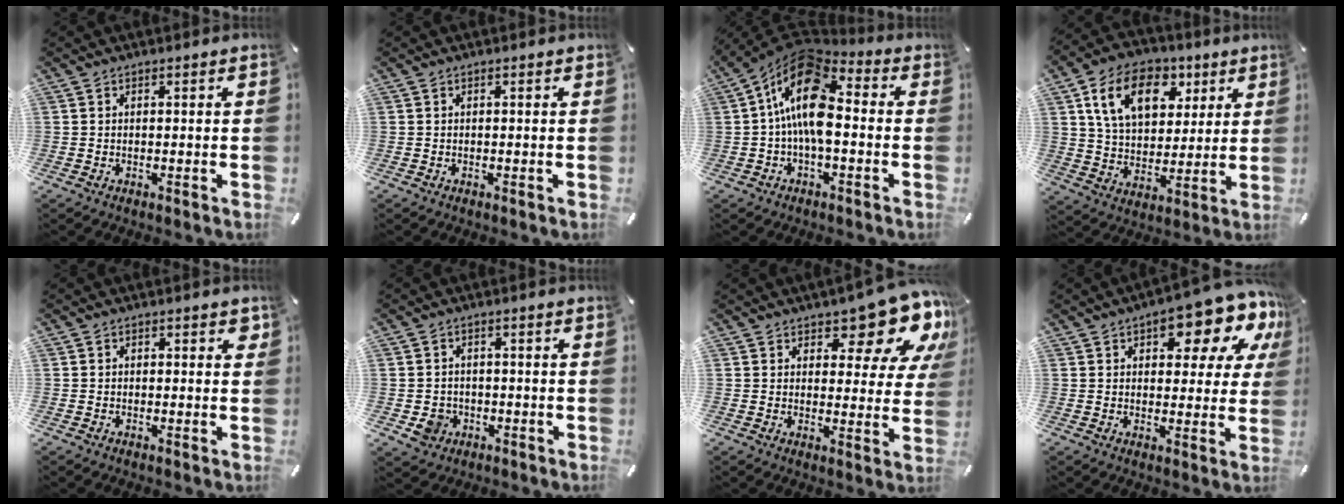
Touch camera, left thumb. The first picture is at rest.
{"total": 0.0}
{"total": 16.3, "force": [-0.2, 8.5, 13.8], "torque": [-0.256, -0.003, -0.003]}
{"total": 14.9, "force": [6.6, 10.3, 8.5], "torque": [-0.145, -0.009, 0.121]}
{"total": 1.3, "force": [0.3, 1.0, 0.8], "torque": [0.000, 0.001, 0.000]}
{"total": 4.9, "force": [-1.5, 4.4, 1.5], "torque": [-0.029, 0.003, -0.027]}
{"total": 12.8, "force": [8.6, 5.4, 7.8], "torque": [-0.086, -0.073, 0.141]}
{"total": 15.5, "force": [9.2, 6.7, 10.5], "torque": [-0.125, -0.068, 0.149]}